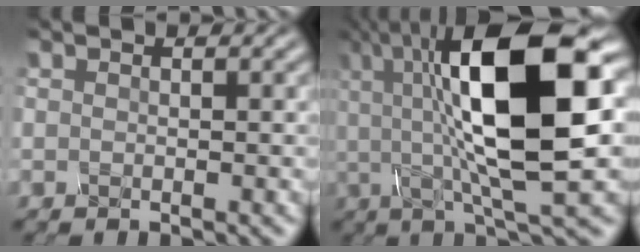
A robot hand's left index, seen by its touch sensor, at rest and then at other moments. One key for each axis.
{"total": 14.6, "fx": 2.8, "fy": 4.4, "fz": 13.6, "tx": -0.227, "ty": 0.009, "tz": 0.040}